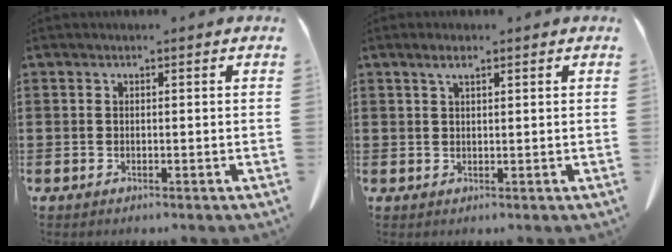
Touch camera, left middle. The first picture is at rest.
{"total": 1.9, "force": [1.0, 0.5, 1.5], "torque": [-0.033, 0.002, 0.018]}